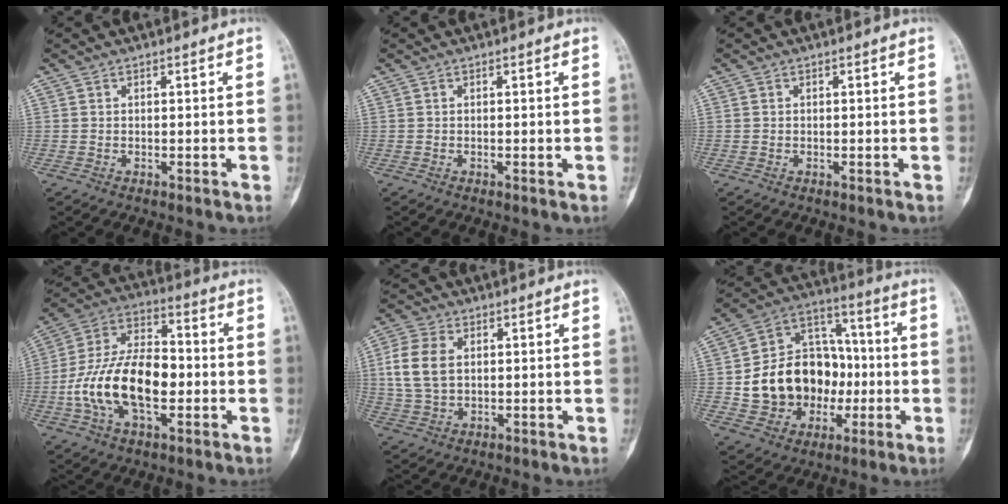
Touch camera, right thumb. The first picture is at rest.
{"total": 0.6, "force": [-0.1, 0.0, 0.6], "torque": [-0.011, 0.000, 0.001]}
{"total": 0.0}
{"total": 18.6, "force": [-3.2, 10.3, 15.2], "torque": [-0.281, 0.035, -0.057]}
{"total": 8.7, "force": [1.4, 5.8, 6.4], "torque": [-0.138, 0.006, 0.031]}
{"total": 19.7, "force": [-2.1, 15.7, 11.6], "torque": [-0.150, 0.040, -0.020]}